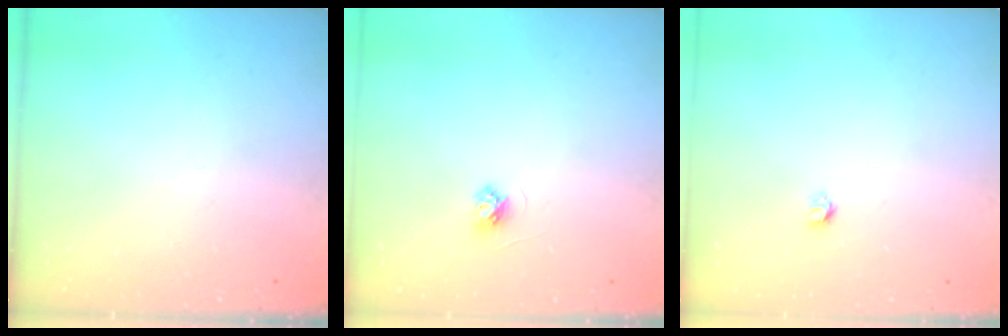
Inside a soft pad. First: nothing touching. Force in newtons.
{"total": 3.8, "press": 3.7, "slide": 0.5}
{"total": 3.2, "press": 3.2, "slide": 0.3}